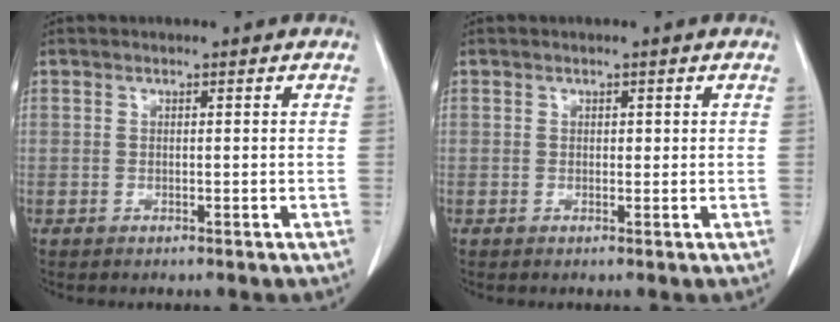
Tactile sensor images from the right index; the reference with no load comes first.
{"total": 0.7, "force": [0.2, 0.6, 0.4], "torque": [0.001, 0.001, 0.002]}